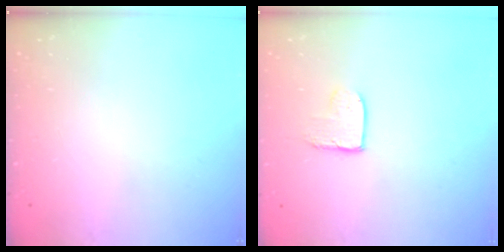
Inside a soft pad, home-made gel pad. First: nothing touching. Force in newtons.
{"total": 5.1, "press": 5.0, "slide": 0.4}